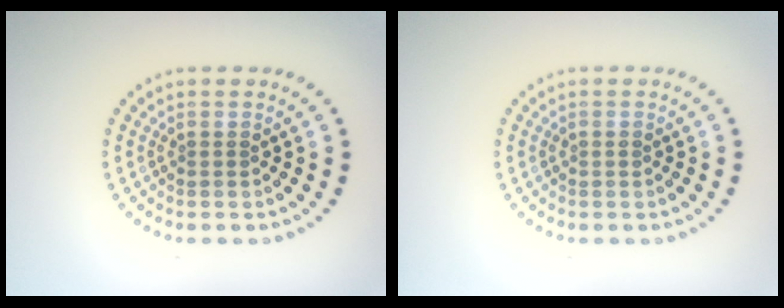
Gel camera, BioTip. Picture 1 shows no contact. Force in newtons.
{"total": 0.6, "press": 0.6, "slide": 0.0}